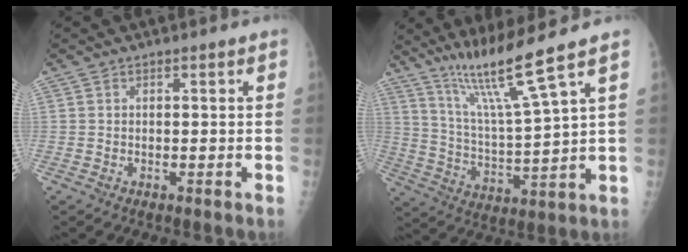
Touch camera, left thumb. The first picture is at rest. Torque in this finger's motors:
{"motor_torque": [1.12, -0.63, -0.08, -0.45, 0.09]}